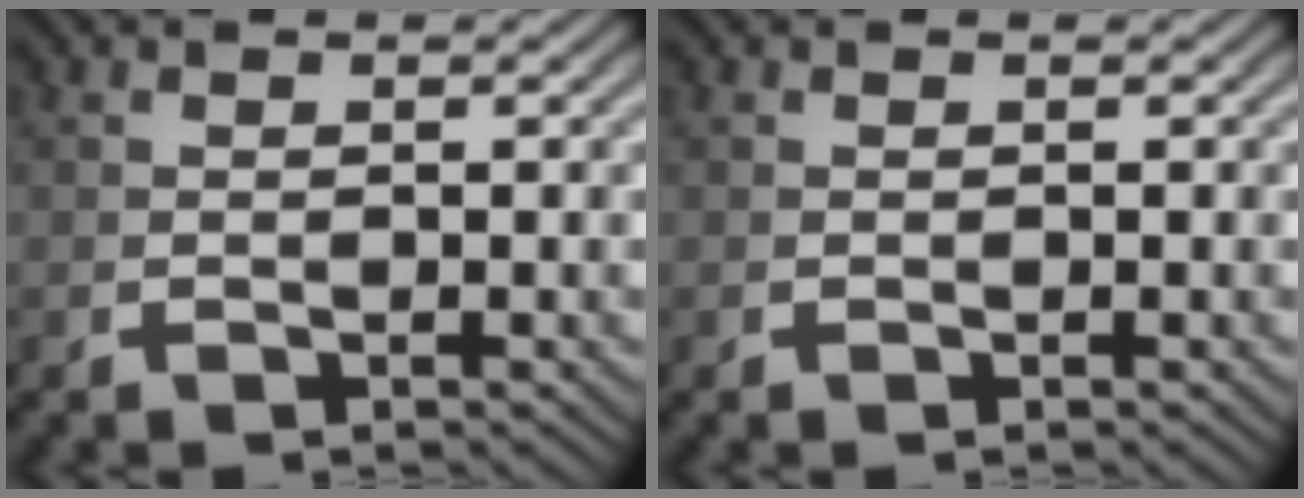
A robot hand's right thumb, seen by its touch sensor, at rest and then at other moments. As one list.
[{"total": 0.0}]